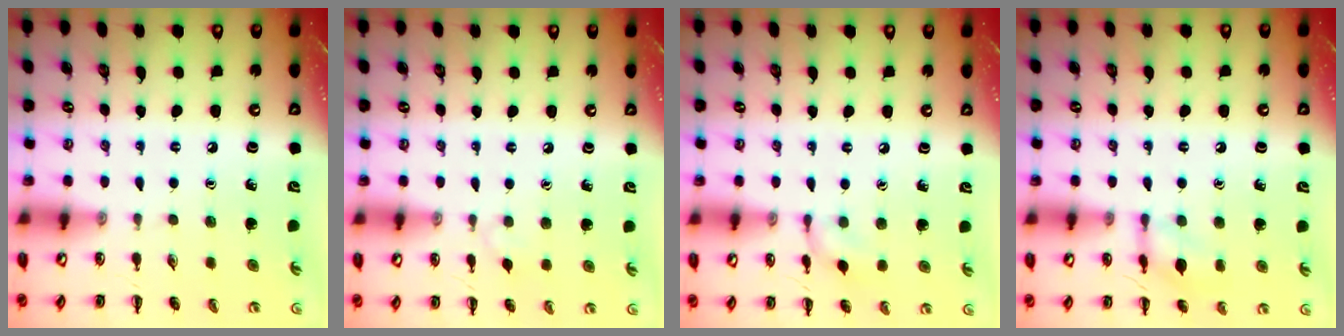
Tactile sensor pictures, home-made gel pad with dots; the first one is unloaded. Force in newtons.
{"total": 2.9, "press": 2.7, "slide": 1.2}
{"total": 6.3, "press": 6.2, "slide": 1.1}
{"total": 9.0, "press": 9.0, "slide": 0.5}